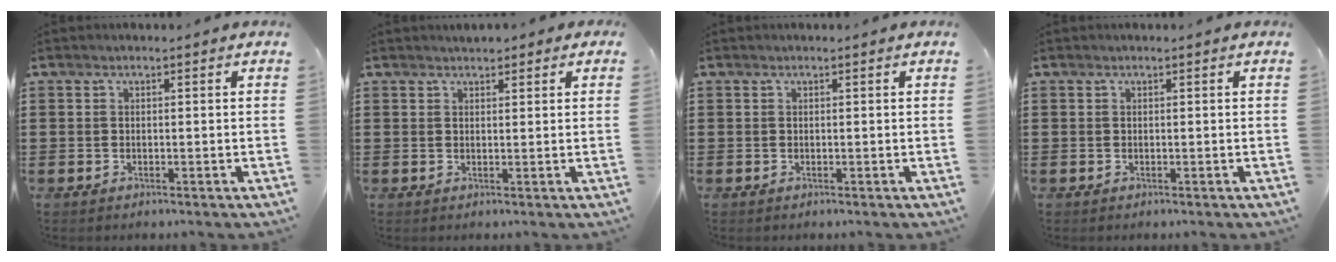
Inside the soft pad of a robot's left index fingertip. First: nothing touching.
{"total": 1.5, "force": [1.3, 0.6, 0.4], "torque": [-0.010, 0.006, 0.025]}
{"total": 0.0}
{"total": 0.0}